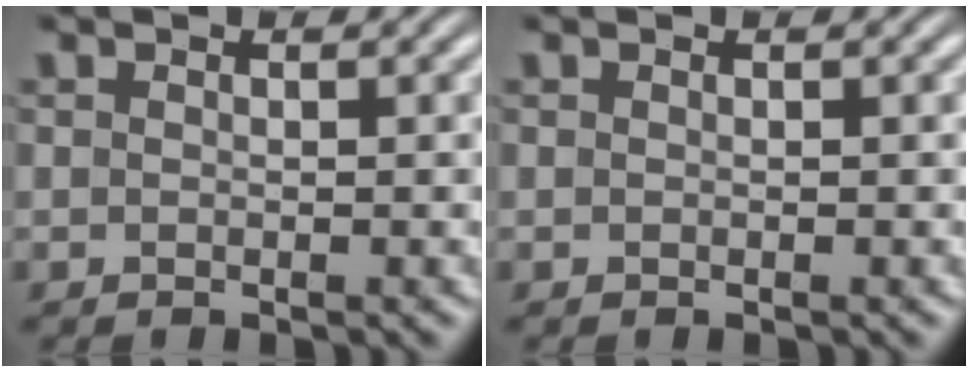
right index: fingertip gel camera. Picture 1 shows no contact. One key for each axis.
{"total": 0.0}